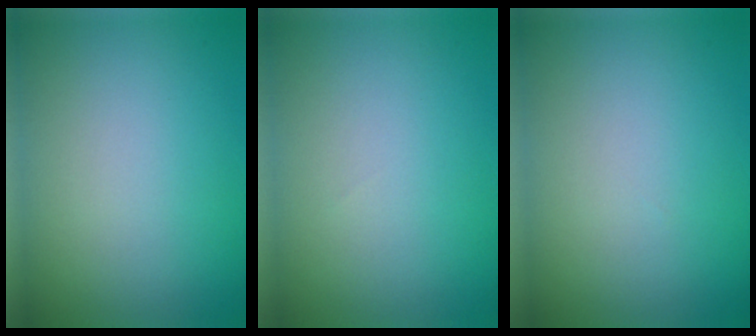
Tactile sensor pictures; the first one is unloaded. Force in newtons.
{"total": 0.0}
{"total": 0.0}